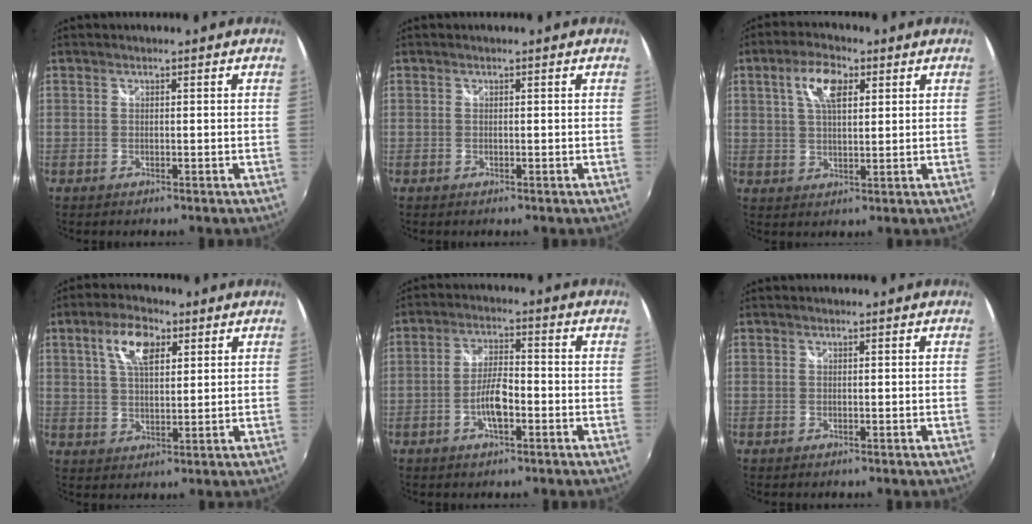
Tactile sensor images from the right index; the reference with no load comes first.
{"total": 0.0}
{"total": 7.3, "force": [2.9, 3.4, 5.8], "torque": [-0.106, 0.016, 0.051]}
{"total": 8.0, "force": [3.5, 3.8, 6.1], "torque": [-0.108, 0.020, 0.063]}
{"total": 5.9, "force": [-2.4, 1.9, 5.1], "torque": [-0.101, 0.006, -0.044]}
{"total": 0.0}